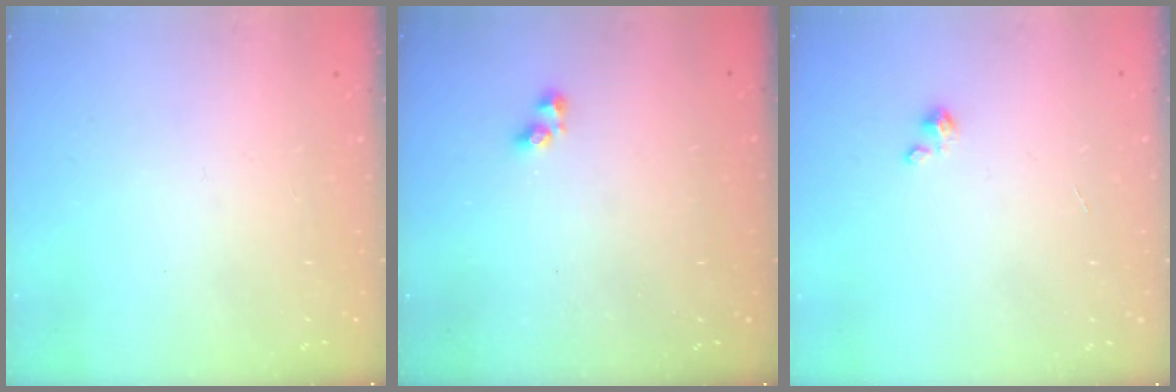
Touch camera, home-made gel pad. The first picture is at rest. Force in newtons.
{"total": 3.0, "press": 3.0, "slide": 0.4}
{"total": 2.3, "press": 2.3, "slide": 0.2}